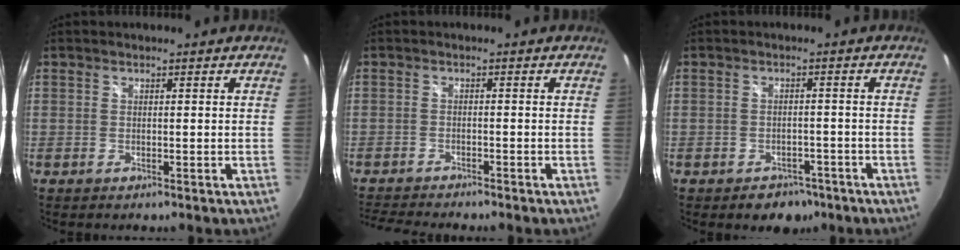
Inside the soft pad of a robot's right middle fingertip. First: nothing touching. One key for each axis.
{"total": 6.1, "fx": -5.8, "fy": -0.1, "fz": 1.9, "tx": -0.055, "ty": -0.018, "tz": -0.102}
{"total": 5.1, "fx": -3.5, "fy": 3.3, "fz": 1.5, "tx": -0.029, "ty": 0.004, "tz": -0.039}